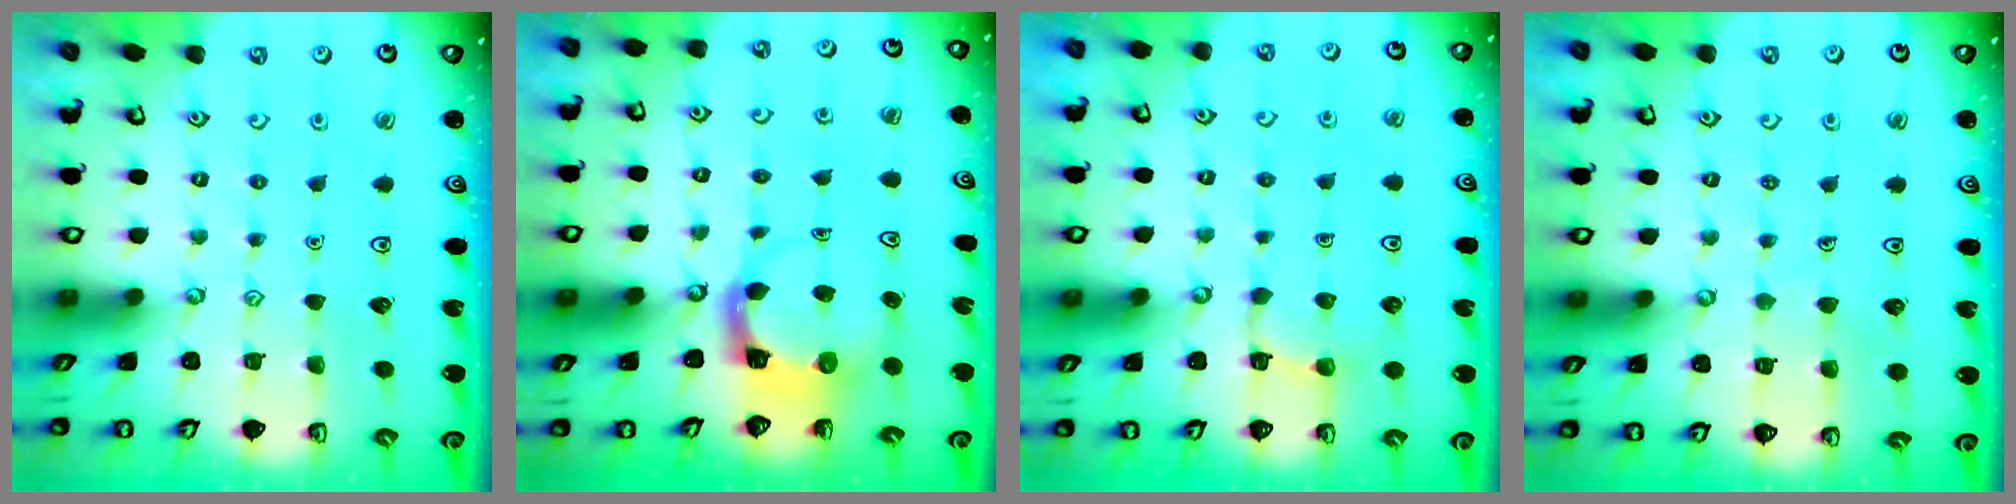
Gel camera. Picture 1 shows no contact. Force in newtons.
{"total": 3.9, "press": 3.9, "slide": 0.4}
{"total": 3.5, "press": 3.5, "slide": 0.6}
{"total": 5.3, "press": 5.2, "slide": 0.4}